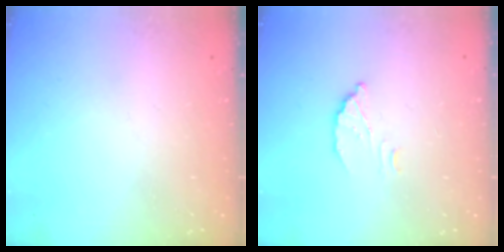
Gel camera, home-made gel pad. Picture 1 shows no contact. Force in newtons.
{"total": 3.7, "press": 3.7, "slide": 0.2}